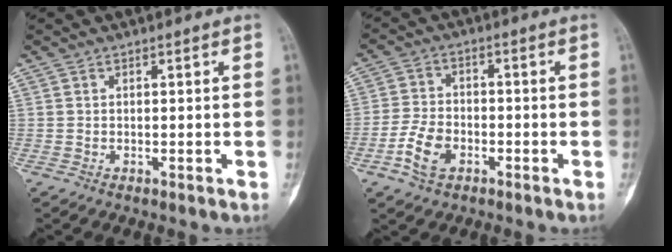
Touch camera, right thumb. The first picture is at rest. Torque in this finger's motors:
{"motor_torque": [0.11, 0.15, 0.34, 0.16, -0.03]}